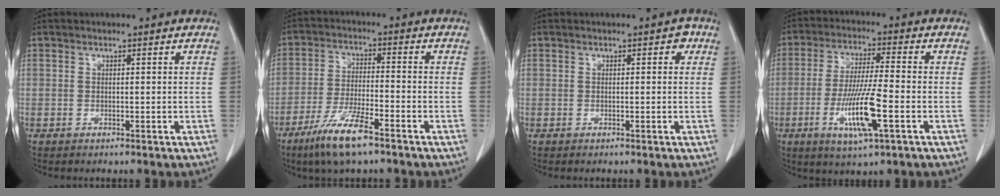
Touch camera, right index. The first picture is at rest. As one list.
[{"total": 9.2, "force": [-6.0, 1.2, 6.9], "torque": [-0.139, -0.019, -0.111]}, {"total": 1.7, "force": [0.7, 0.8, 1.3], "torque": [-0.014, 0.008, 0.007]}, {"total": 11.0, "force": [-3.5, 0.7, 10.4], "torque": [-0.200, -0.016, -0.066]}]